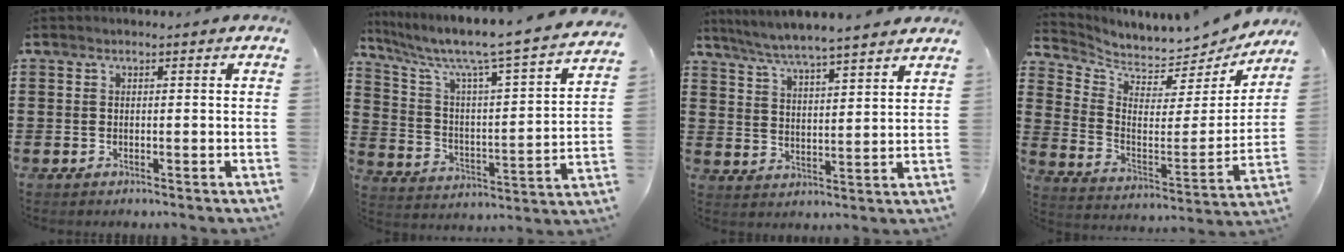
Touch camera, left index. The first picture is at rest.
{"total": 6.4, "force": [5.4, 0.4, 3.4], "torque": [-0.095, -0.053, 0.079]}
{"total": 5.4, "force": [5.1, -0.4, 1.8], "torque": [-0.054, -0.027, 0.089]}
{"total": 4.7, "force": [4.6, 0.8, 0.4], "torque": [-0.040, -0.052, 0.078]}